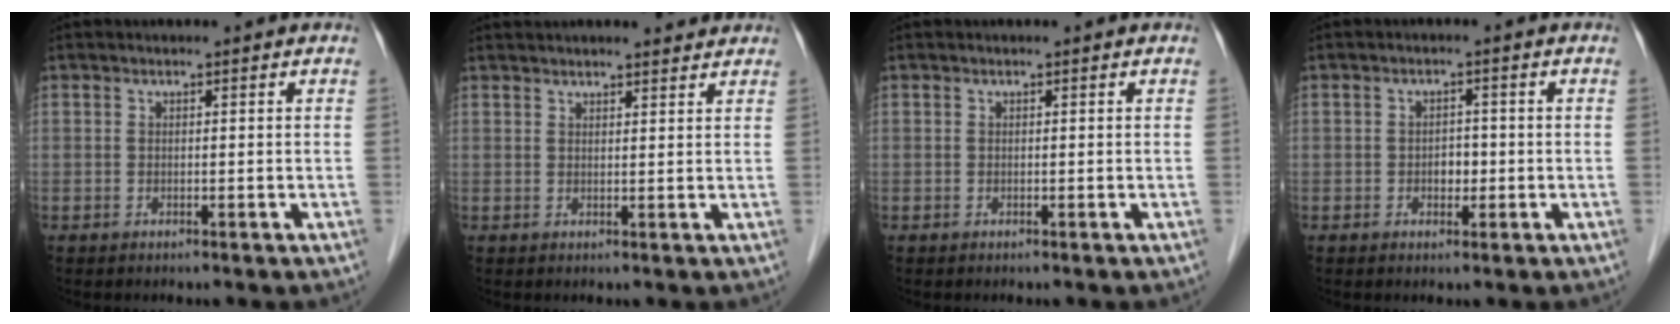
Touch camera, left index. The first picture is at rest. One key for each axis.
{"total": 7.2, "fx": 6.7, "fy": 1.2, "fz": 2.4, "tx": -0.031, "ty": 0.024, "tz": 0.083}
{"total": 0.0}
{"total": 2.1, "fx": -0.5, "fy": 1.4, "fz": 1.5, "tx": -0.021, "ty": 0.005, "tz": -0.006}